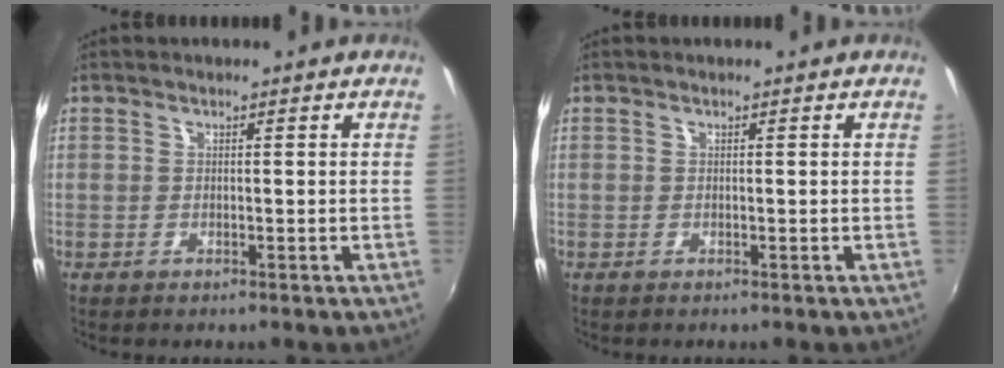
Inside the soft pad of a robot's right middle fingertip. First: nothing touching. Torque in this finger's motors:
{"motor_torque": [0.00, 0.00, -0.02, 0.00]}